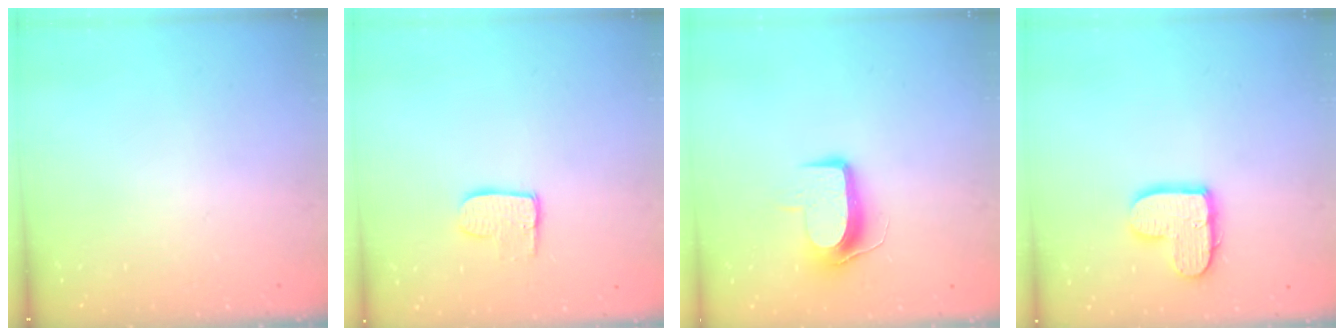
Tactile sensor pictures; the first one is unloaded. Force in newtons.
{"total": 7.8, "press": 7.8, "slide": 0.5}
{"total": 9.3, "press": 9.2, "slide": 0.9}
{"total": 10.8, "press": 10.7, "slide": 0.9}